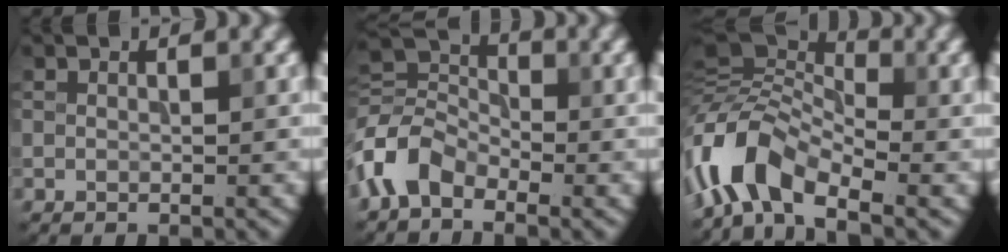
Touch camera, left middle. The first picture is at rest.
{"total": 5.0, "force": [-2.7, 3.2, 2.7], "torque": [-0.059, 0.007, -0.073]}
{"total": 8.0, "force": [-3.8, 4.3, 5.6], "torque": [-0.105, 0.015, -0.092]}